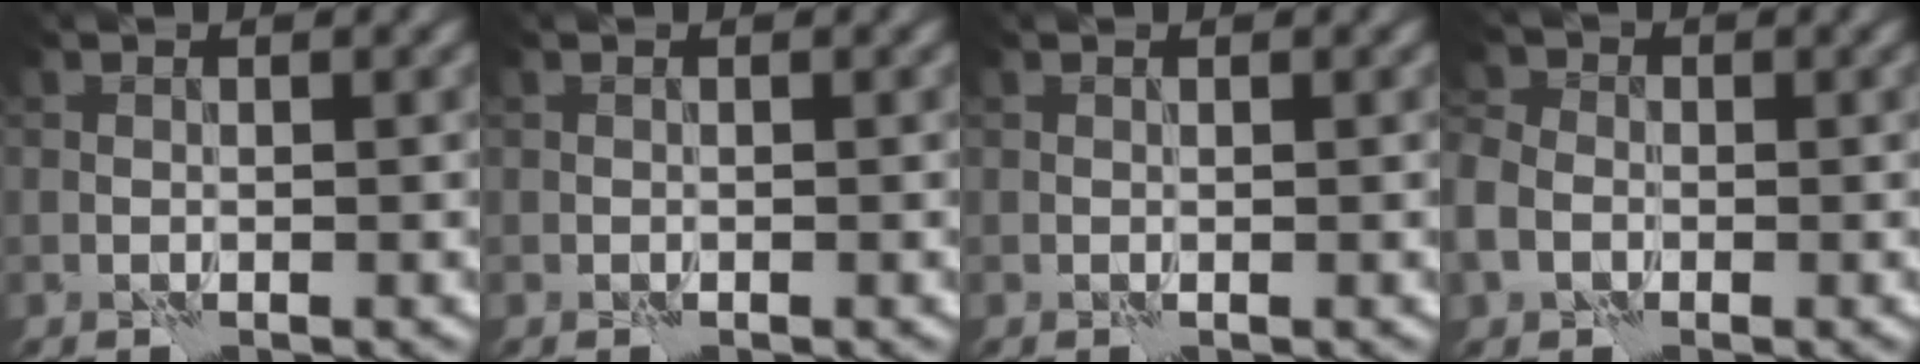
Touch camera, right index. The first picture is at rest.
{"total": 0.0}
{"total": 0.0}
{"total": 4.5, "force": [-1.5, 3.6, 2.2], "torque": [-0.054, -0.007, -0.036]}